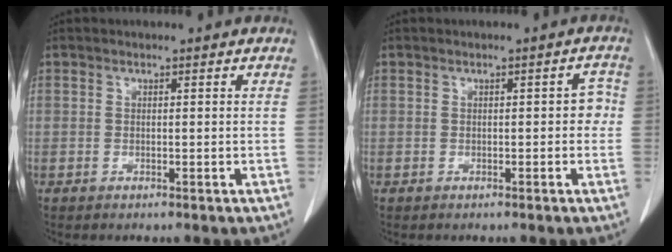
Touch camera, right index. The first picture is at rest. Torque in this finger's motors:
{"motor_torque": [0.20, -0.12, 0.09, 0.02]}